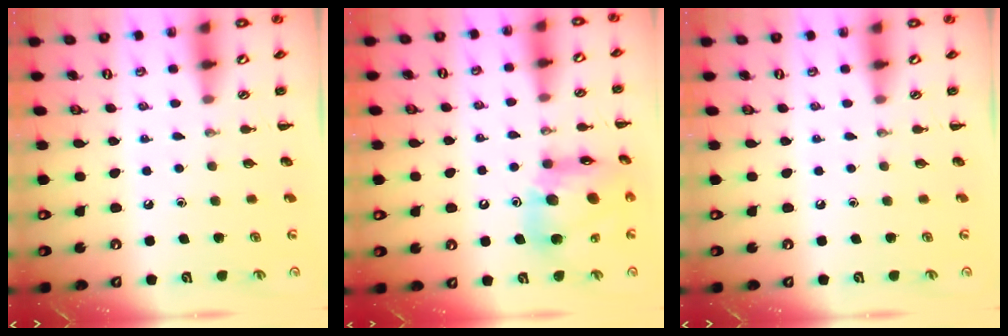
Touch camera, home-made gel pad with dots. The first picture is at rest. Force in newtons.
{"total": 17.1, "press": 16.9, "slide": 3.0}
{"total": 0.0}